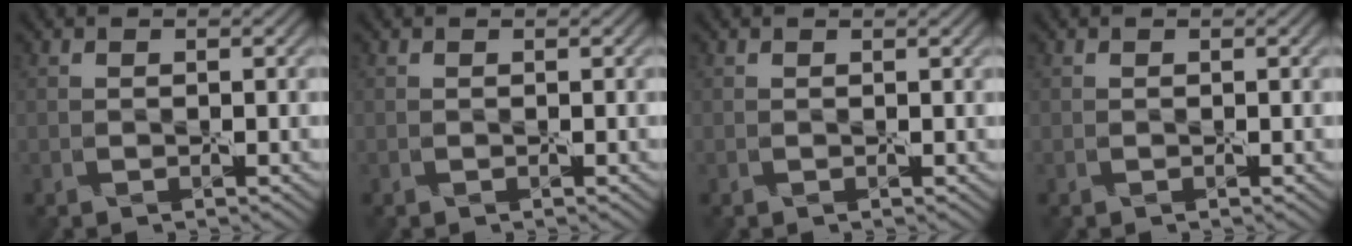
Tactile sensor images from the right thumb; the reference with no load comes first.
{"total": 0.0}
{"total": 0.5, "force": [0.3, -0.2, -0.4], "torque": [0.007, 0.000, 0.006]}
{"total": 0.0}